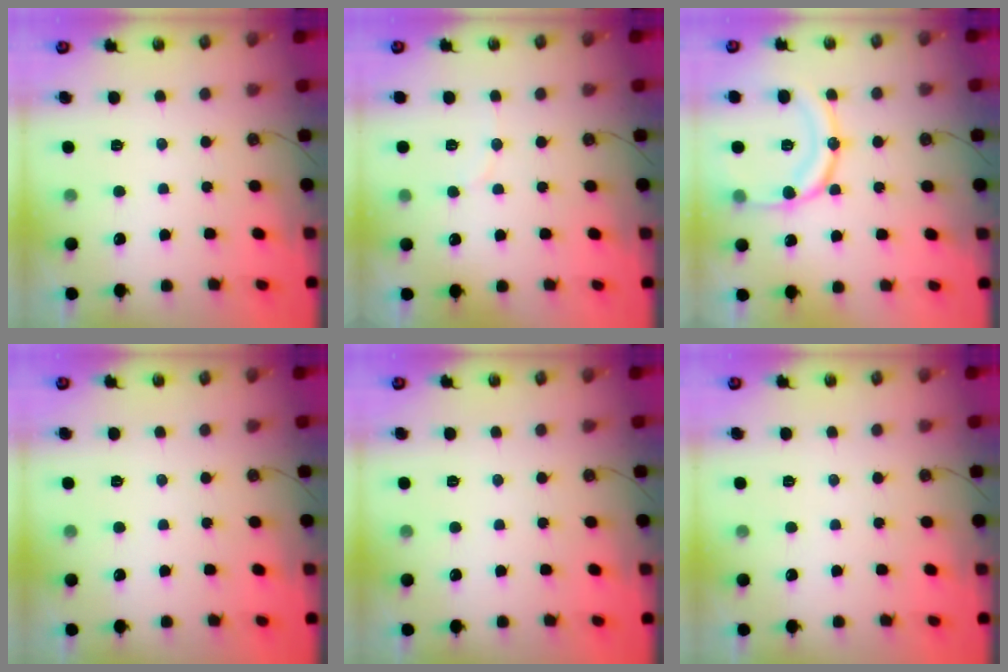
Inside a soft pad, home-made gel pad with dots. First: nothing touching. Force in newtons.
{"total": 4.8, "press": 4.7, "slide": 0.8}
{"total": 15.3, "press": 15.2, "slide": 2.0}
{"total": 0.0}
{"total": 0.0}
{"total": 0.0}